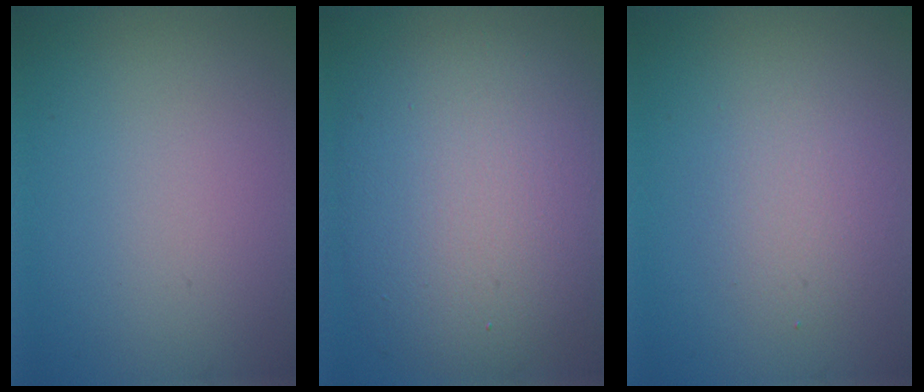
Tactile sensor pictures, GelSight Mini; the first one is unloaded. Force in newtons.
{"total": 11.2, "press": 11.1, "slide": 0.6}
{"total": 2.5, "press": 2.5, "slide": 0.2}